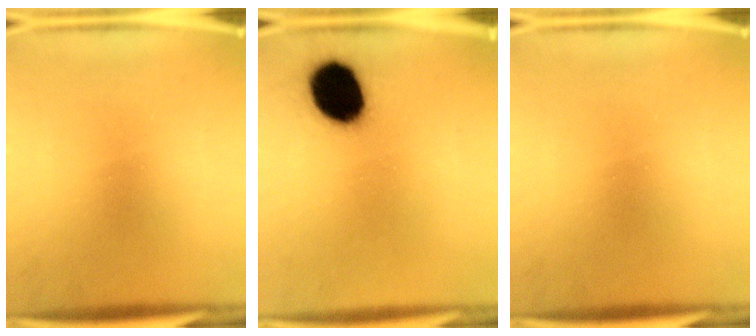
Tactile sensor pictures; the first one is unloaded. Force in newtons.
{"total": 14.5}
{"total": 0.0}